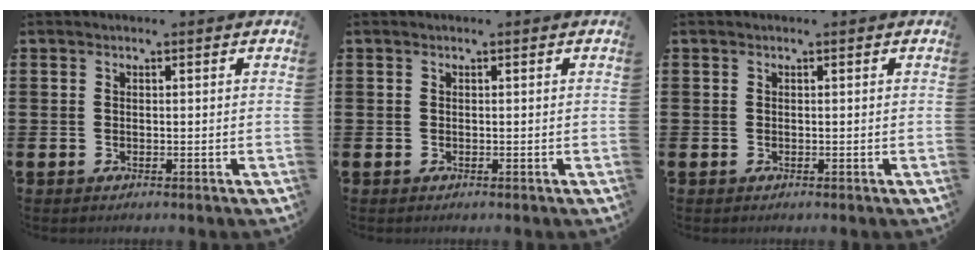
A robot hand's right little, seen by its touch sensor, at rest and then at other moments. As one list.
[{"total": 0.0}, {"total": 0.0}]